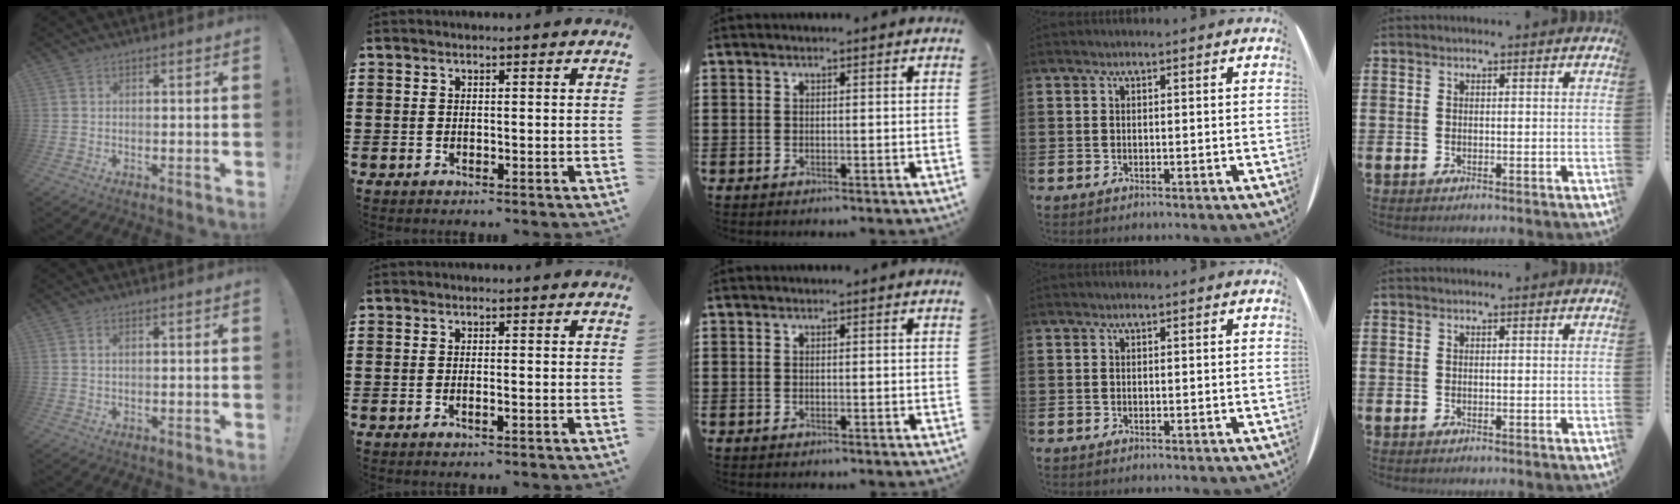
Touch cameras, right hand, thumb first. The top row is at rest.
{"thumb": {"total": 1.0, "force": [0.4, 0.4, 0.8], "torque": [-0.017, 0.001, 0.007]}, "index": {"total": 0.8, "force": [-0.4, -0.1, 0.7], "torque": [-0.012, -0.005, -0.006]}}